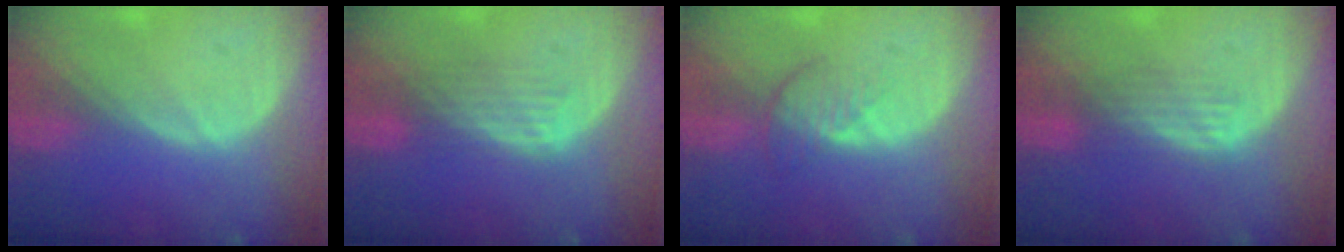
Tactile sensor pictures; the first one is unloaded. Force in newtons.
{"total": 4.6, "press": 3.9, "slide": 2.4}
{"total": 3.7, "press": 3.2, "slide": 1.9}
{"total": 3.5, "press": 3.5, "slide": 0.0}